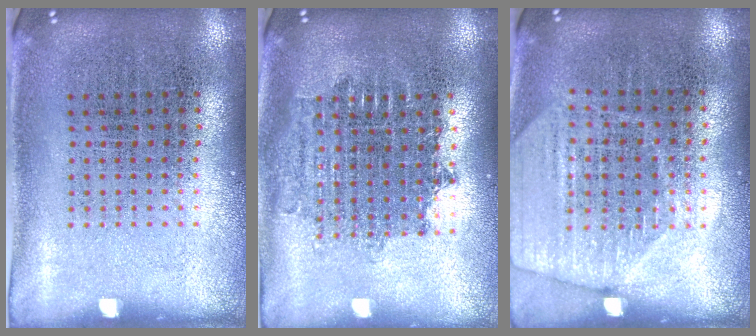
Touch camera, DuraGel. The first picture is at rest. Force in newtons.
{"total": 1.7, "press": 1.4, "slide": 1.0}
{"total": 1.8, "press": 1.6, "slide": 0.7}